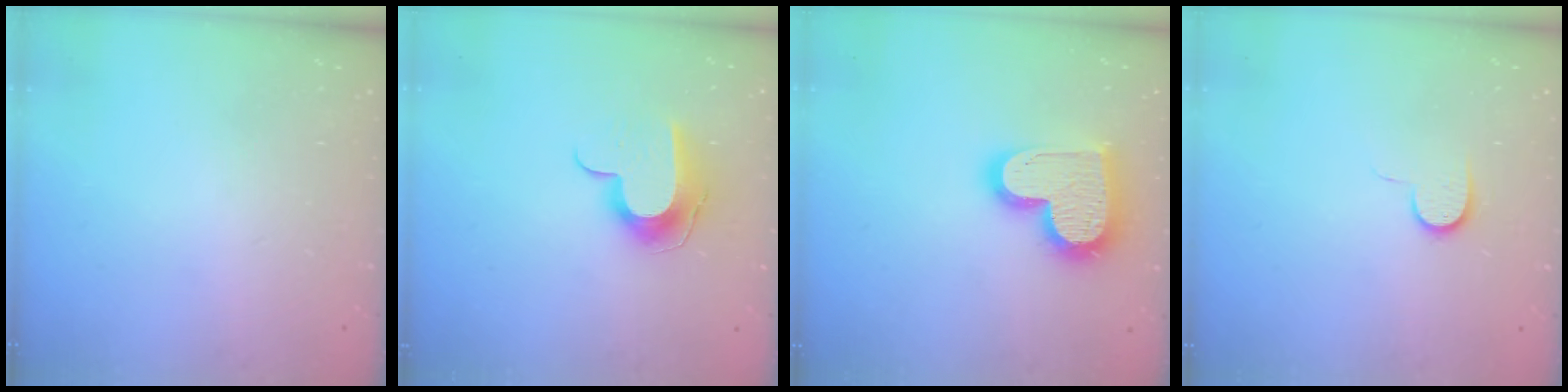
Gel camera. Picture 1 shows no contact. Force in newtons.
{"total": 10.6, "press": 10.5, "slide": 0.8}
{"total": 18.7, "press": 18.7, "slide": 1.6}
{"total": 7.3, "press": 7.3, "slide": 0.8}